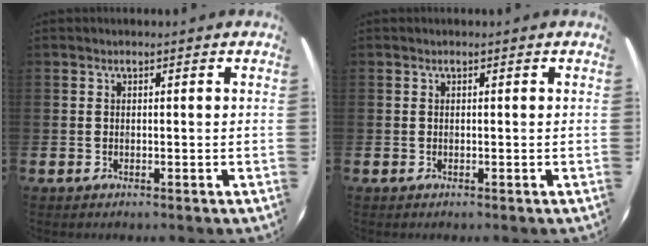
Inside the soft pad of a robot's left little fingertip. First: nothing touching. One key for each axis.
{"total": 0.0}